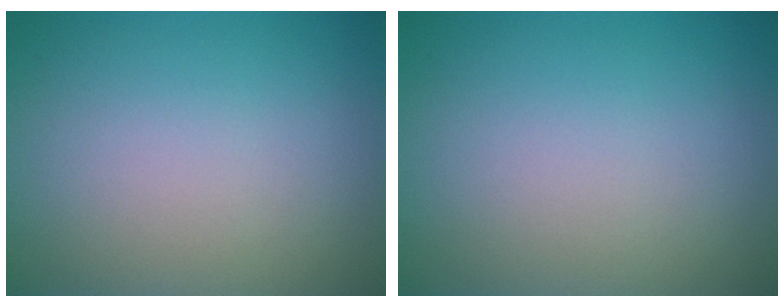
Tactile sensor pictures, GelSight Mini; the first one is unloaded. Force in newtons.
{"total": 0.0}